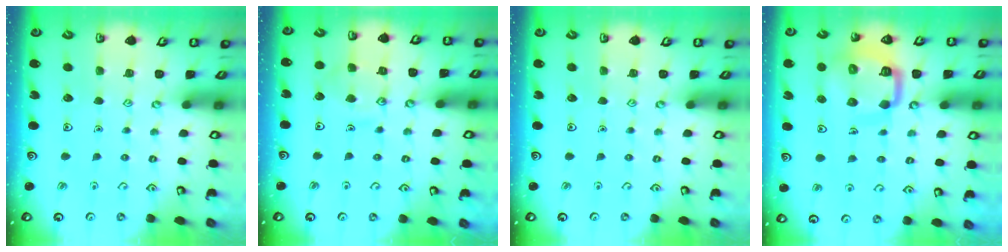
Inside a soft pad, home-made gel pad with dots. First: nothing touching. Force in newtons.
{"total": 9.4, "press": 9.4, "slide": 0.8}
{"total": 0.0}
{"total": 13.0, "press": 13.0, "slide": 1.4}